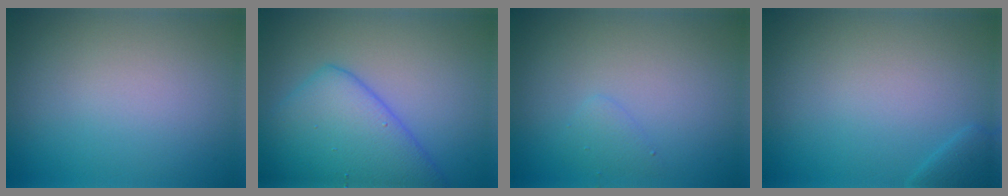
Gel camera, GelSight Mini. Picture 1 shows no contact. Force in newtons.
{"total": 7.4, "press": 7.4, "slide": 0.2}
{"total": 1.0, "press": 1.0, "slide": 0.1}
{"total": 1.4, "press": 1.4, "slide": 0.1}